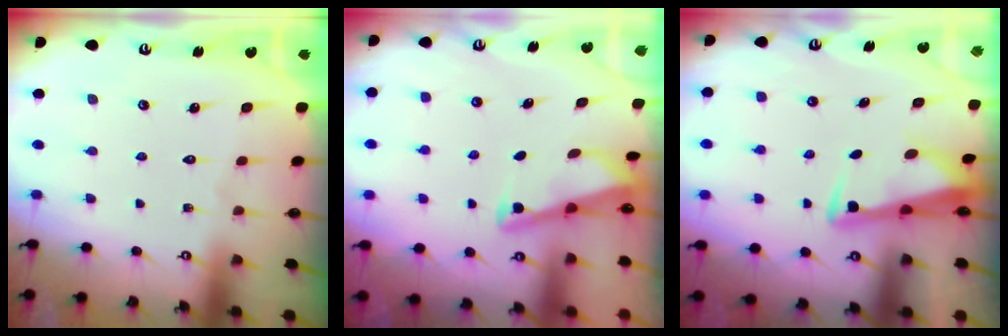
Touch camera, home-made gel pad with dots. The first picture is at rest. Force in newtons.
{"total": 3.1, "press": 3.1, "slide": 0.3}
{"total": 3.4, "press": 3.3, "slide": 0.9}